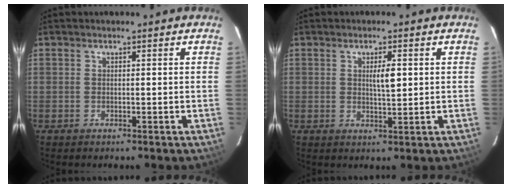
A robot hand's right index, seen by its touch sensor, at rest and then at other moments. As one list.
[{"total": 3.2, "force": [0.8, 0.6, 3.0], "torque": [-0.050, -0.002, 0.012]}]